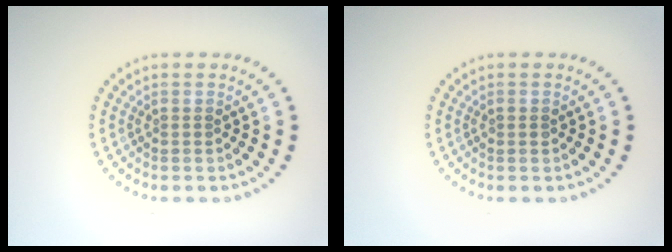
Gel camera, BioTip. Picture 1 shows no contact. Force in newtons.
{"total": 0.6, "press": 0.6, "slide": 0.1}